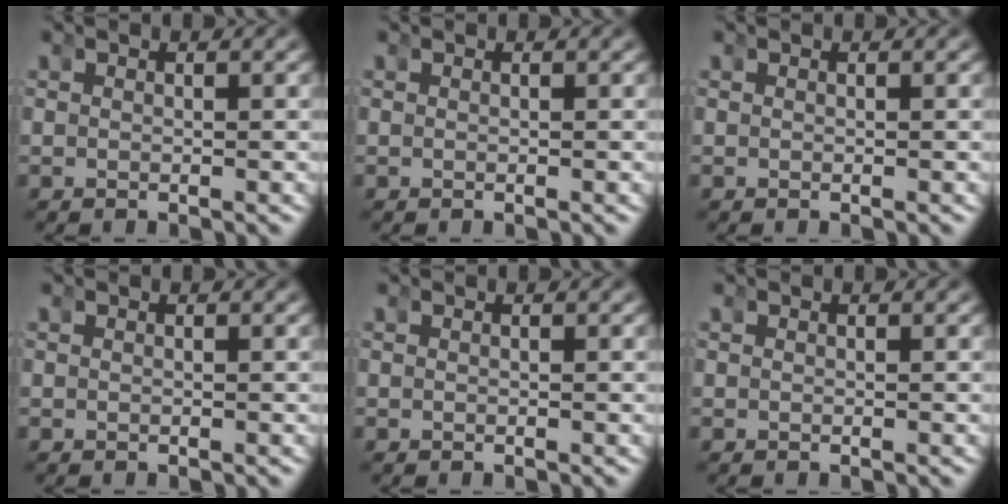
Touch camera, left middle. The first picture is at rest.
{"total": 0.0}
{"total": 0.0}
{"total": 0.0}
{"total": 0.0}
{"total": 0.0}